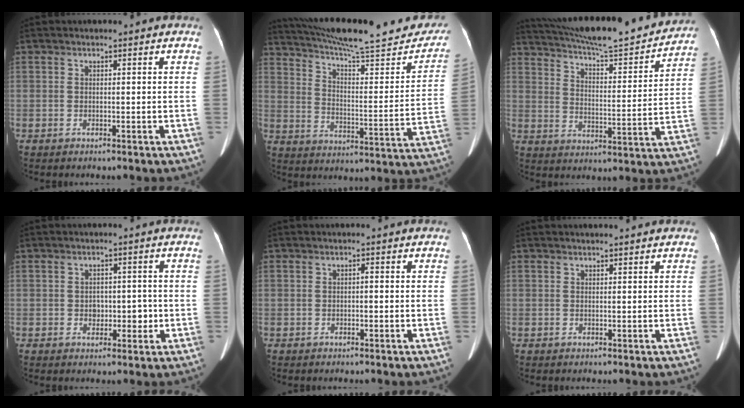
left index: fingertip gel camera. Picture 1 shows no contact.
{"total": 28.0, "force": [24.4, 4.0, 13.1], "torque": [-0.198, -0.043, 0.323]}
{"total": 22.4, "force": [20.5, 1.9, 8.9], "torque": [-0.153, -0.017, 0.291]}
{"total": 3.4, "force": [-0.7, 2.5, 2.3], "torque": [-0.029, 0.011, -0.004]}
{"total": 0.7, "force": [-0.2, 0.2, 0.6], "torque": [-0.008, 0.002, -0.004]}
{"total": 1.9, "force": [1.7, 0.0, 0.8], "torque": [-0.011, 0.015, 0.022]}